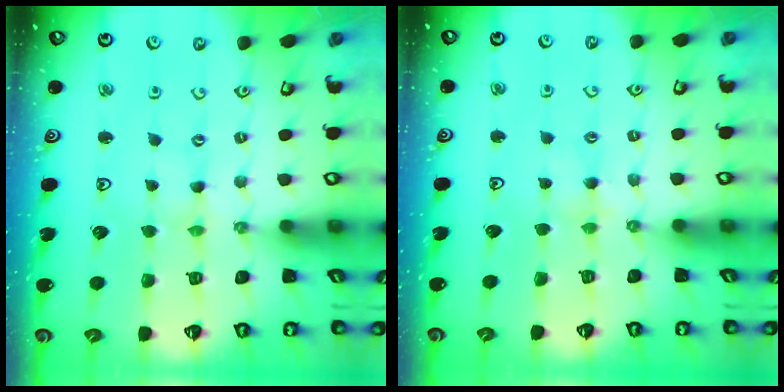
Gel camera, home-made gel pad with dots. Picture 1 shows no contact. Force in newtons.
{"total": 2.9, "press": 2.8, "slide": 0.5}